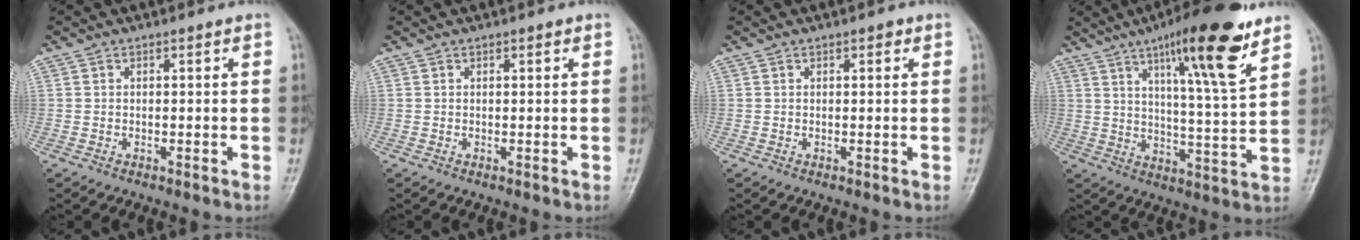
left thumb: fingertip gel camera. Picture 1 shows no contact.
{"total": 0.6, "force": [0.4, 0.2, 0.4], "torque": [-0.007, -0.001, 0.004]}
{"total": 1.1, "force": [0.6, 0.5, 0.7], "torque": [-0.006, 0.001, 0.004]}
{"total": 17.3, "force": [10.2, 2.5, 13.8], "torque": [-0.200, -0.051, 0.159]}